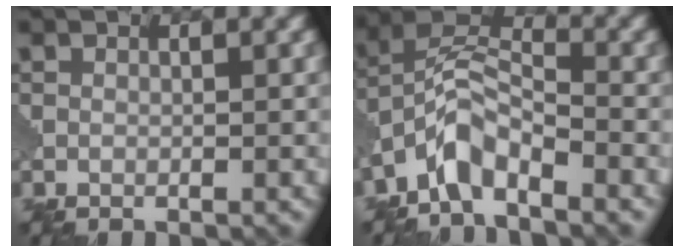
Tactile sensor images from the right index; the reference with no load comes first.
{"total": 4.6, "force": [-3.3, 1.5, 2.8], "torque": [-0.054, 0.016, -0.075]}